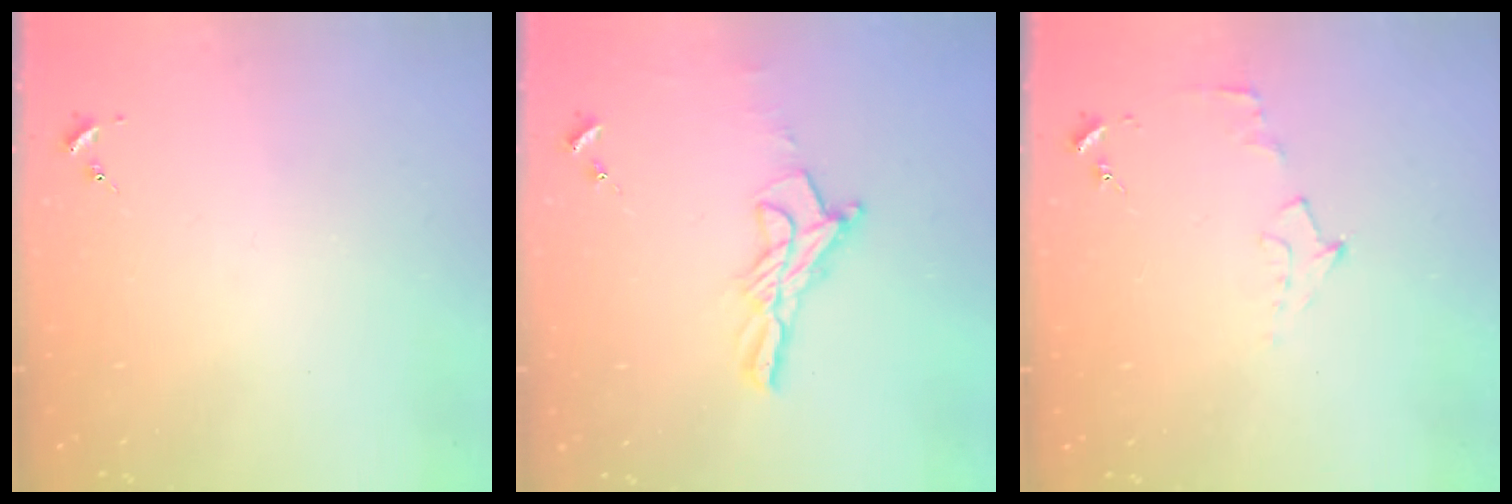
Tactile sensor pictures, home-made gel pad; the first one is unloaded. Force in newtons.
{"total": 11.7, "press": 11.7, "slide": 0.9}
{"total": 5.5, "press": 5.5, "slide": 0.7}